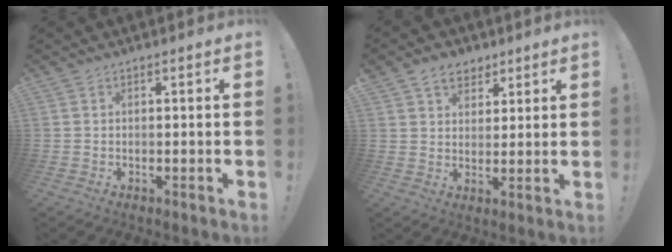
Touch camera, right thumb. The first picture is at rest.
{"total": 7.2, "force": [4.4, 5.3, 2.2], "torque": [-0.025, -0.021, 0.084]}